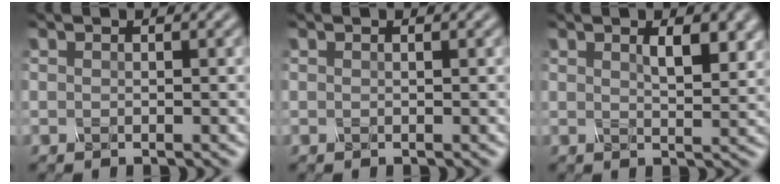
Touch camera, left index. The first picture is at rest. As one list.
[{"total": 0.0}, {"total": 3.5, "force": [1.3, 1.3, 3.0], "torque": [-0.047, 0.000, 0.027]}]